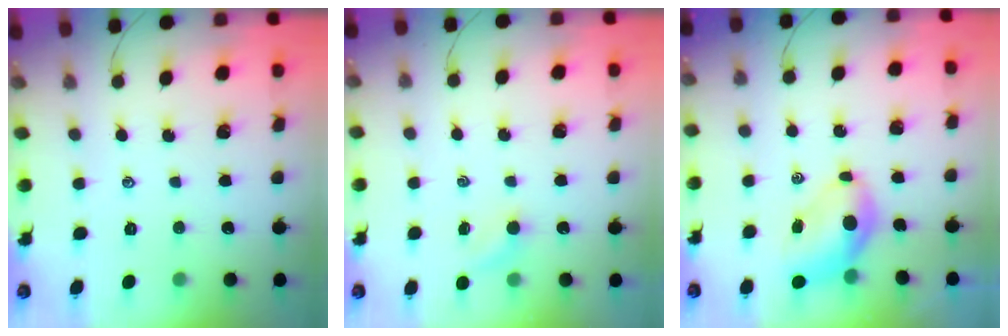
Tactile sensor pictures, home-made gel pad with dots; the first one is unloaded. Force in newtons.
{"total": 2.9, "press": 2.7, "slide": 0.9}
{"total": 6.8, "press": 6.6, "slide": 1.6}